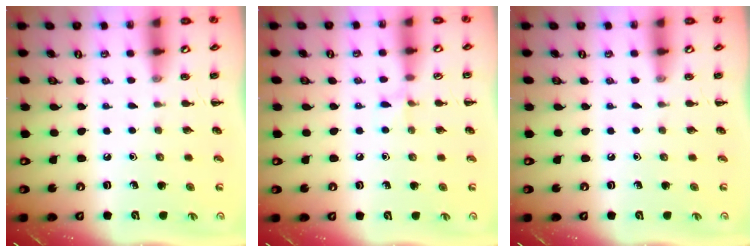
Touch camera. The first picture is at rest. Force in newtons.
{"total": 4.0, "press": 3.8, "slide": 1.4}
{"total": 0.0}